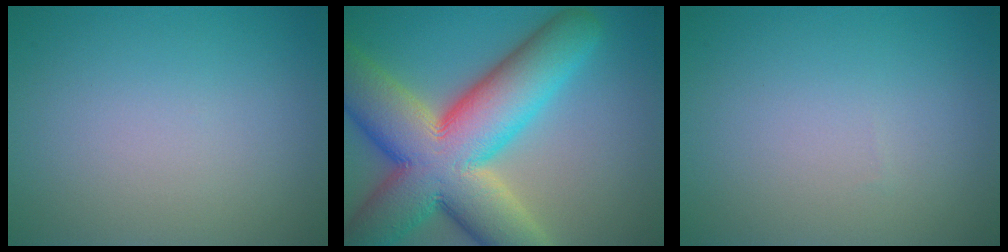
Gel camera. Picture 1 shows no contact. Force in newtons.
{"total": 16.0, "press": 16.0, "slide": 1.2}
{"total": 0.0}